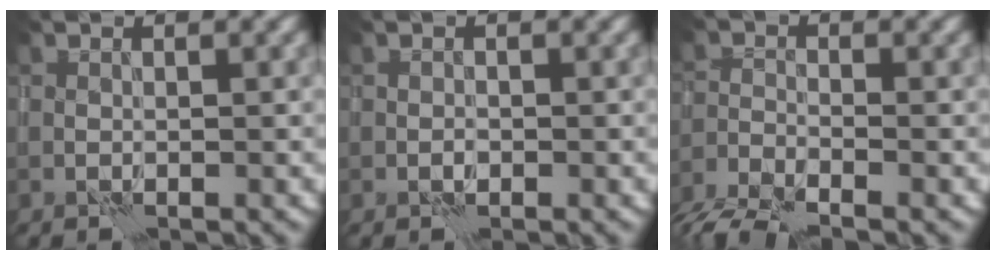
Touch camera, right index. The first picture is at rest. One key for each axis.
{"total": 0.7, "fx": -0.2, "fy": 0.6, "fz": 0.3, "tx": -0.003, "ty": 0.002, "tz": -0.005}
{"total": 3.9, "fx": -3.4, "fy": 1.1, "fz": 1.5, "tx": -0.025, "ty": -0.009, "tz": -0.076}